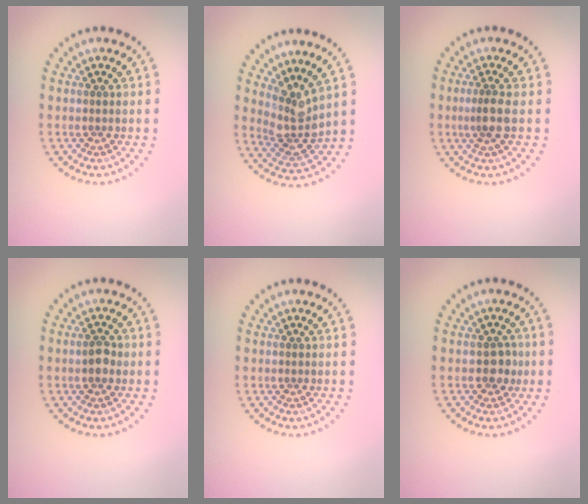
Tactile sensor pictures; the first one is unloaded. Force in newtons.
{"total": 3.3, "press": 2.5, "slide": 2.1}
{"total": 2.1, "press": 1.6, "slide": 1.3}
{"total": 1.6, "press": 1.6, "slide": 0.1}
{"total": 0.0}
{"total": 1.8, "press": 1.7, "slide": 0.4}